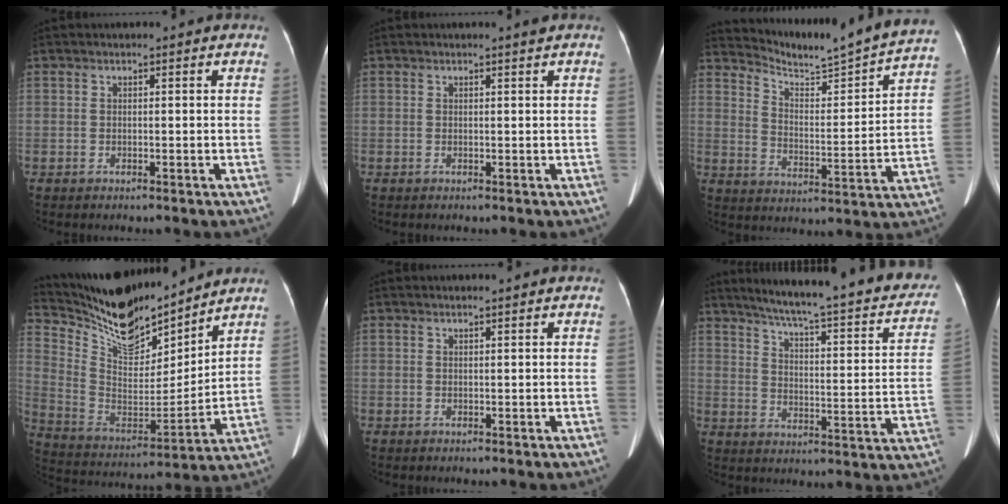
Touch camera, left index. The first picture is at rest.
{"total": 0.5, "force": [0.4, -0.3, 0.2], "torque": [-0.015, -0.007, 0.013]}
{"total": 18.3, "force": [17.4, -1.1, 5.5], "torque": [-0.101, -0.065, 0.236]}
{"total": 17.3, "force": [15.6, 3.4, 6.6], "torque": [-0.140, -0.016, 0.288]}
{"total": 1.0, "force": [0.8, -0.1, 0.5], "torque": [-0.009, 0.013, 0.020]}
{"total": 27.1, "force": [22.3, 3.6, 15.0], "torque": [-0.211, -0.036, 0.276]}